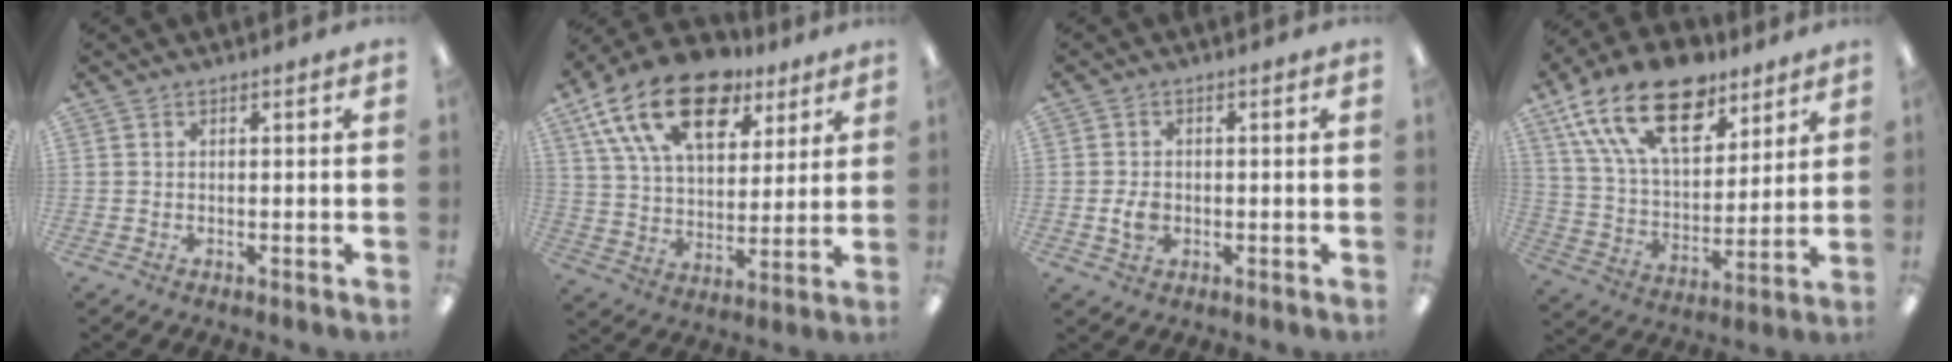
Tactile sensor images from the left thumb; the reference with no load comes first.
{"total": 21.1, "force": [12.5, 11.4, 12.7], "torque": [-0.225, -0.051, 0.225]}
{"total": 3.7, "force": [-0.6, 2.7, 2.4], "torque": [-0.048, 0.004, -0.013]}
{"total": 21.9, "force": [13.7, 11.0, 13.1], "torque": [-0.243, -0.065, 0.245]}